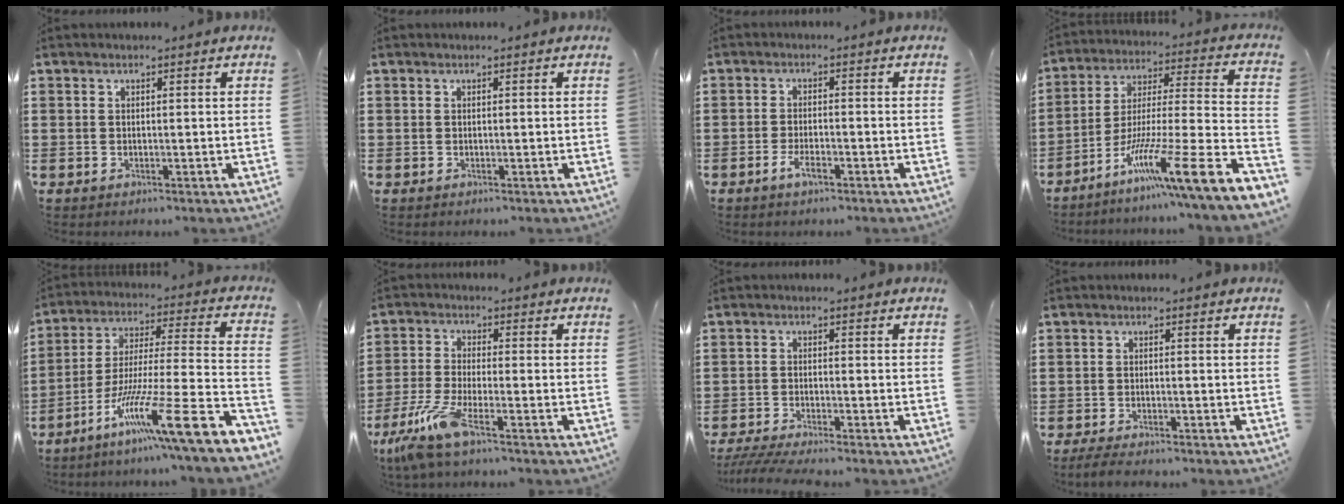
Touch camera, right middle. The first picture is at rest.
{"total": 0.0}
{"total": 2.9, "force": [-1.6, 0.9, 2.3], "torque": [-0.046, -0.001, -0.031]}
{"total": 12.7, "force": [-7.5, -0.2, 10.3], "torque": [-0.164, -0.023, -0.144]}
{"total": 14.6, "force": [-9.0, 0.2, 11.5], "torque": [-0.188, -0.013, -0.170]}
{"total": 6.8, "force": [-4.5, 0.9, 5.0], "torque": [-0.123, -0.018, -0.089]}
{"total": 2.9, "force": [-2.6, -0.2, 1.3], "torque": [-0.035, -0.010, -0.055]}
{"total": 1.8, "force": [-1.7, 0.1, 0.7], "torque": [-0.012, 0.001, -0.033]}